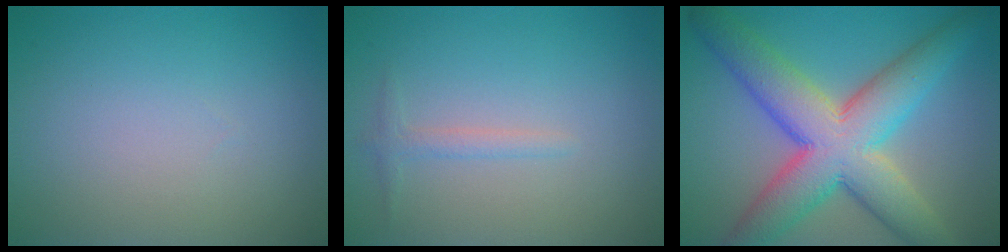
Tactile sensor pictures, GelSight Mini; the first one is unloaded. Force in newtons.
{"total": 1.1, "press": 1.1, "slide": 0.1}
{"total": 10.5, "press": 10.5, "slide": 0.4}